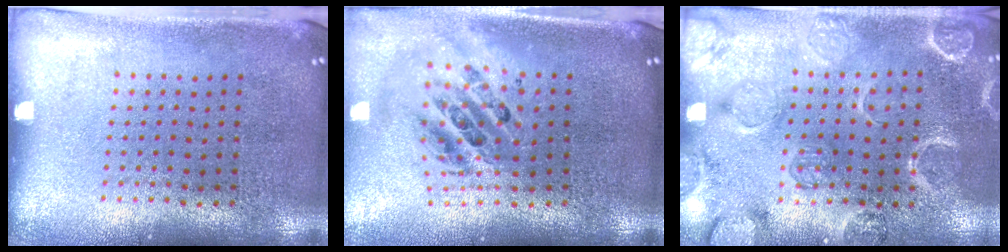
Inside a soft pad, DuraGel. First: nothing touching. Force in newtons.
{"total": 2.3, "press": 1.7, "slide": 1.5}
{"total": 2.3, "press": 2.3, "slide": 0.4}